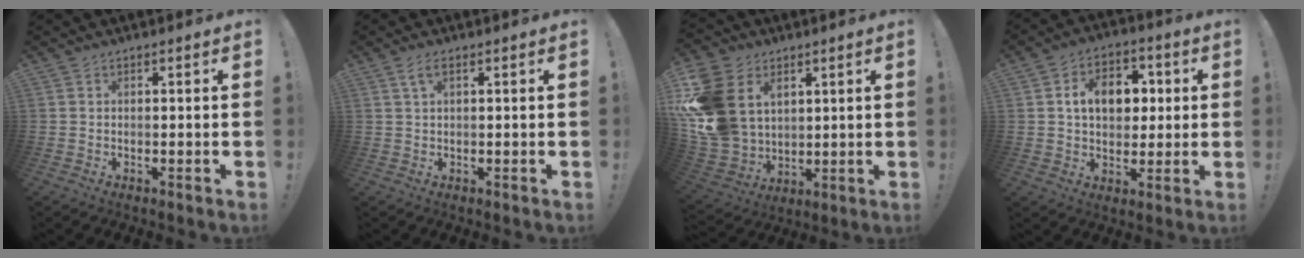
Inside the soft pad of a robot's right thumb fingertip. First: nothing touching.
{"total": 2.9, "force": [1.2, 0.9, 2.5], "torque": [-0.048, 0.001, 0.020]}
{"total": 19.4, "force": [5.8, 15.0, 11.0], "torque": [-0.224, -0.024, 0.116]}
{"total": 12.0, "force": [2.6, 9.5, 6.8], "torque": [-0.105, 0.003, 0.055]}